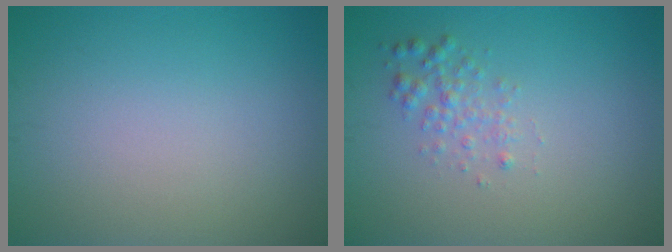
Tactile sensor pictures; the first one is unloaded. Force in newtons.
{"total": 1.7, "press": 1.7, "slide": 0.0}